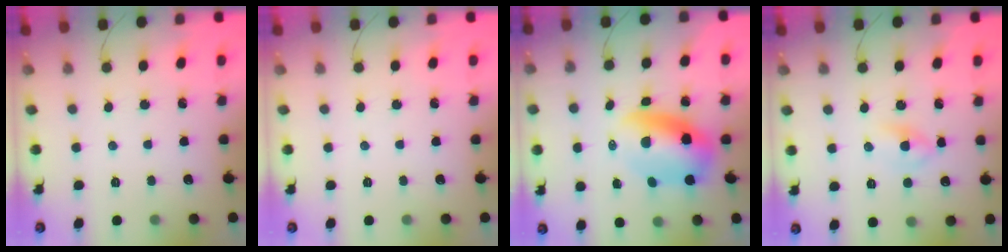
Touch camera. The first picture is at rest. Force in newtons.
{"total": 0.0}
{"total": 8.0, "press": 7.7, "slide": 2.1}
{"total": 3.1, "press": 2.9, "slide": 1.0}